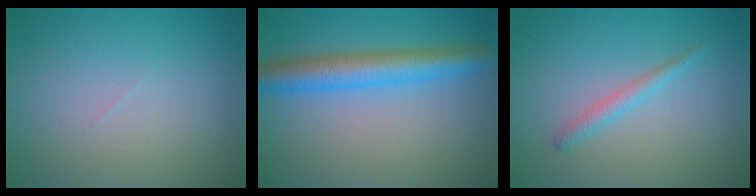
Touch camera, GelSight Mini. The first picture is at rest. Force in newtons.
{"total": 5.1, "press": 5.1, "slide": 0.1}
{"total": 1.5, "press": 1.5, "slide": 0.1}